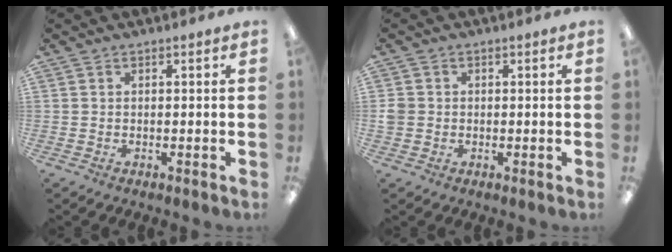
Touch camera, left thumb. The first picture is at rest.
{"total": 2.4, "force": [0.0, 2.3, 0.5], "torque": [-0.010, 0.005, -0.001]}